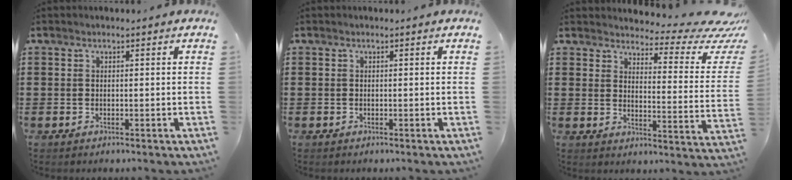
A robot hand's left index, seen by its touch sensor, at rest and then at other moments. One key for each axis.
{"total": 0.0}
{"total": 4.8, "fx": 3.9, "fy": 1.4, "fz": 2.3, "tx": -0.044, "ty": -0.034, "tz": 0.059}